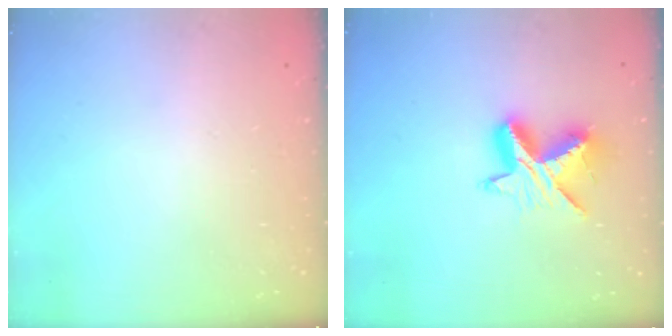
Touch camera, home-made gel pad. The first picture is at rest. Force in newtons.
{"total": 9.8, "press": 9.8, "slide": 0.7}